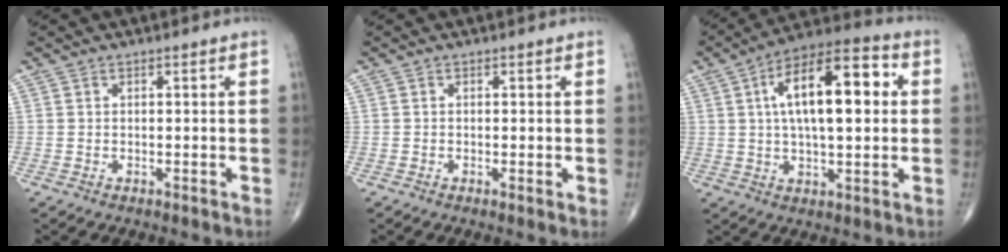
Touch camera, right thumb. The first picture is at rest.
{"total": 0.9, "force": [0.0, 0.2, 0.8], "torque": [-0.019, -0.004, -0.004]}
{"total": 18.1, "force": [3.4, 7.5, 16.1], "torque": [-0.244, 0.022, 0.046]}